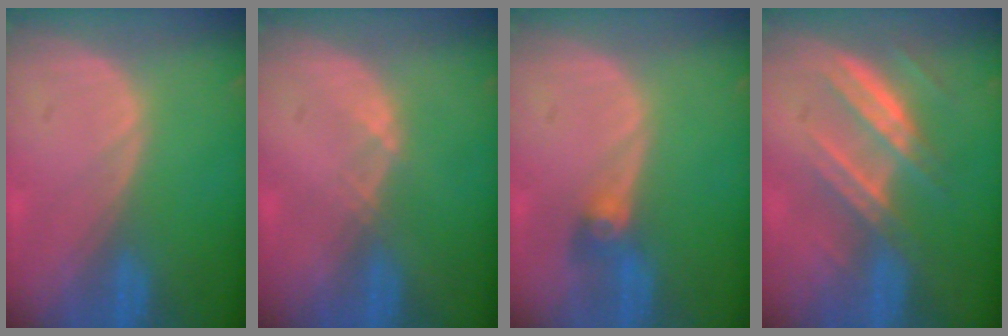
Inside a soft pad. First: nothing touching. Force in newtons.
{"total": 1.0, "press": 0.8, "slide": 0.5}
{"total": 3.0, "press": 2.6, "slide": 1.5}
{"total": 7.7, "press": 6.9, "slide": 3.5}